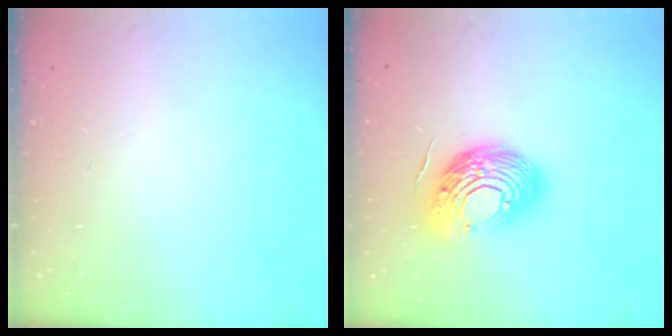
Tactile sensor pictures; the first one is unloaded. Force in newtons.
{"total": 18.7, "press": 18.7, "slide": 1.6}